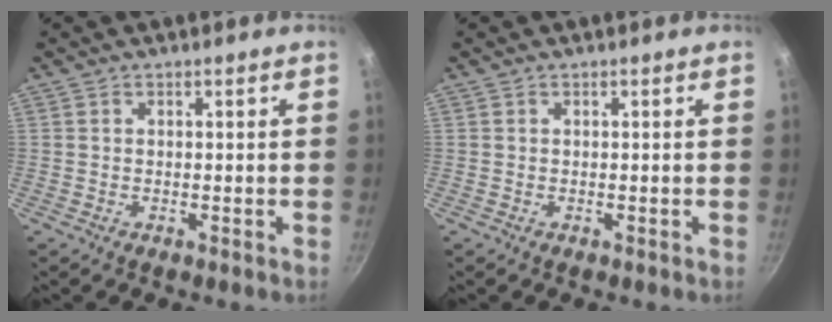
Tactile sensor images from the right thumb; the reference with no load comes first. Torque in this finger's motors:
{"motor_torque": [0.00, 0.00, 0.30, -0.29, 0.00]}